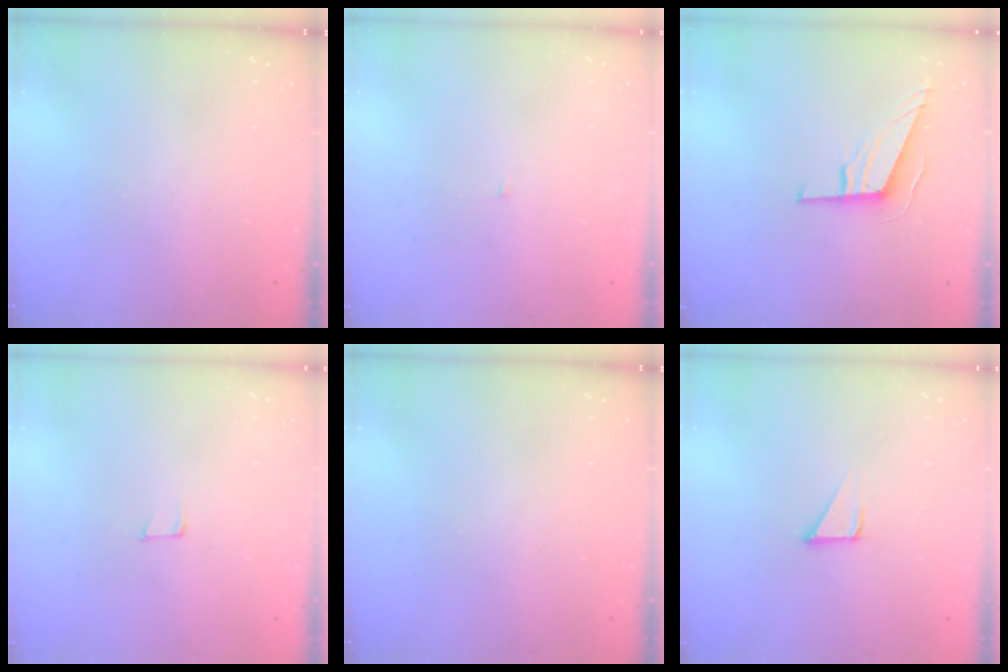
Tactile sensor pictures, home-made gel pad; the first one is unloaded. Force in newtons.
{"total": 2.1, "press": 2.1, "slide": 0.2}
{"total": 9.7, "press": 9.5, "slide": 2.0}
{"total": 4.1, "press": 4.0, "slide": 1.1}
{"total": 0.0}
{"total": 2.1, "press": 2.1, "slide": 0.1}